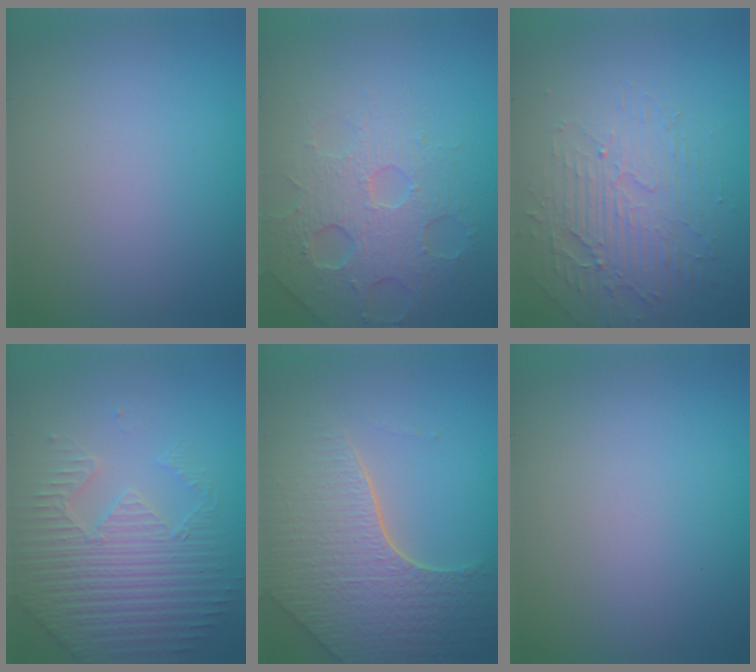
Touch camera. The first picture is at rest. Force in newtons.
{"total": 4.3, "press": 4.2, "slide": 0.7}
{"total": 3.7, "press": 3.2, "slide": 1.8}
{"total": 5.3, "press": 4.7, "slide": 2.4}
{"total": 8.2, "press": 5.9, "slide": 5.8}
{"total": 0.0}